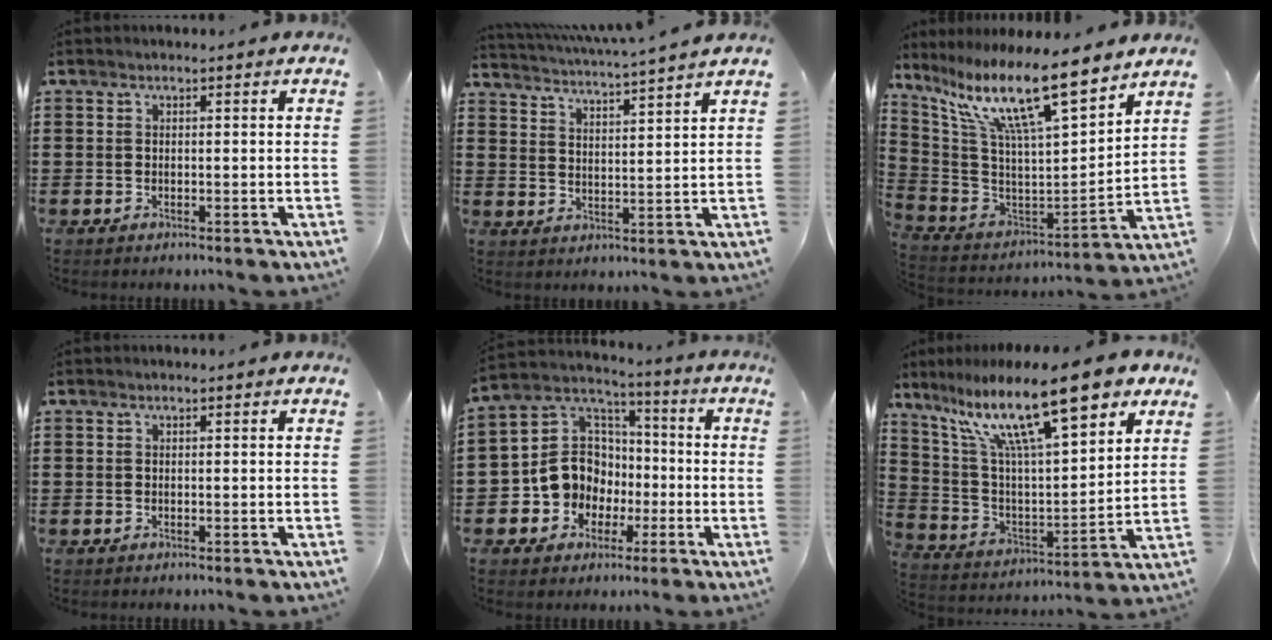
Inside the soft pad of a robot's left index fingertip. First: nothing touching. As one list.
[{"total": 3.7, "force": [3.5, -1.0, 0.8], "torque": [-0.034, -0.029, 0.056]}, {"total": 15.1, "force": [10.4, 2.7, 10.6], "torque": [-0.231, -0.061, 0.171]}, {"total": 0.0}, {"total": 10.6, "force": [-2.3, 9.8, 3.5], "torque": [-0.119, 0.010, -0.042]}, {"total": 17.7, "force": [11.7, 3.9, 12.7], "torque": [-0.246, -0.053, 0.193]}]